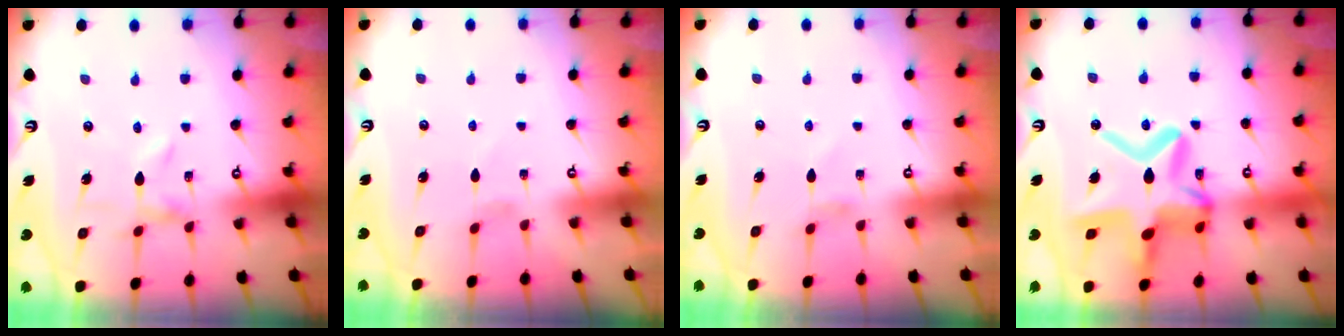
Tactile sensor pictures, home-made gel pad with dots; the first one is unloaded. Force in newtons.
{"total": 0.0}
{"total": 1.2, "press": 1.1, "slide": 0.4}
{"total": 21.8, "press": 21.7, "slide": 2.0}